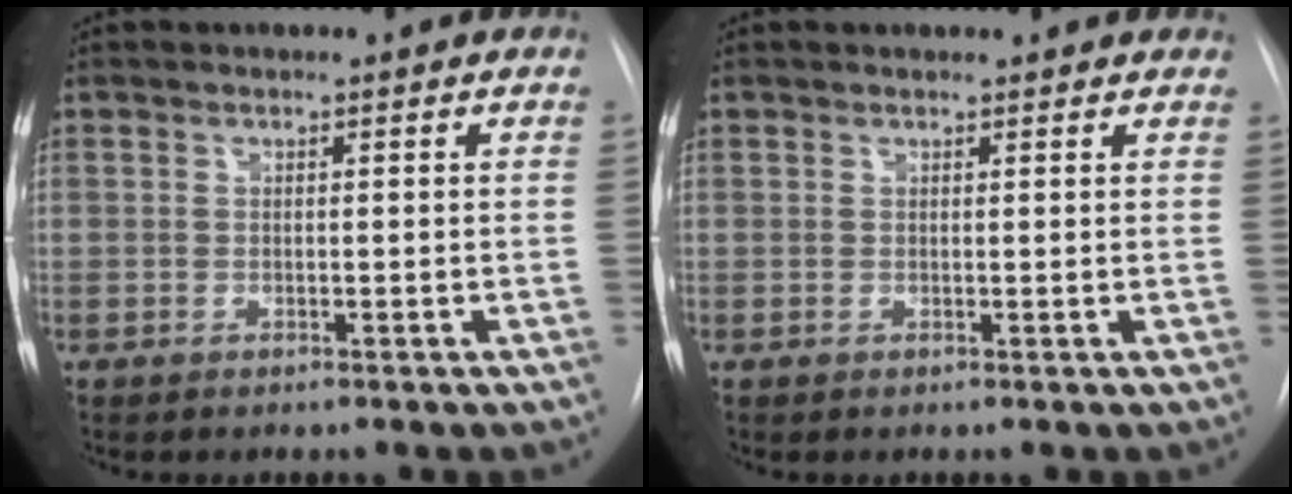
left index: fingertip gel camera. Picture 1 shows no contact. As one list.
[{"total": 4.3, "force": [3.9, 1.2, 1.3], "torque": [-0.015, 0.018, 0.040]}]